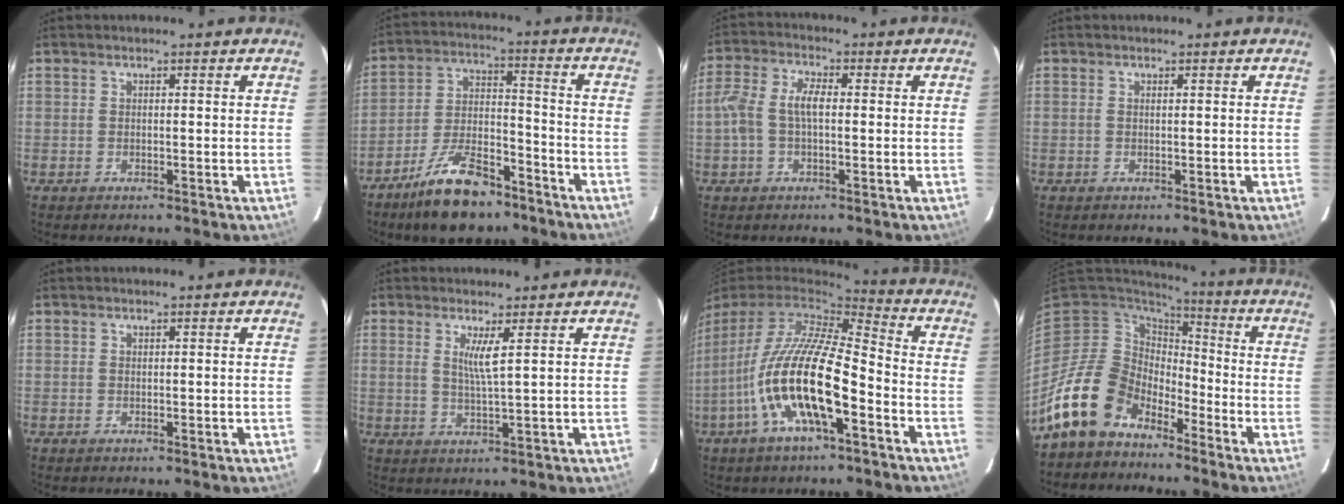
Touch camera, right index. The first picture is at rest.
{"total": 13.8, "force": [-10.1, 5.2, 7.9], "torque": [-0.157, 0.006, -0.172]}
{"total": 6.4, "force": [-0.2, 3.0, 5.7], "torque": [-0.122, 0.014, -0.007]}
{"total": 0.0}
{"total": 0.0}
{"total": 3.4, "force": [1.5, -0.5, 3.1], "torque": [-0.059, -0.010, 0.025]}
{"total": 18.8, "force": [-7.2, 5.2, 16.5], "torque": [-0.313, -0.031, -0.141]}
{"total": 13.7, "force": [-9.9, 8.6, 4.0], "torque": [-0.096, 0.017, -0.179]}